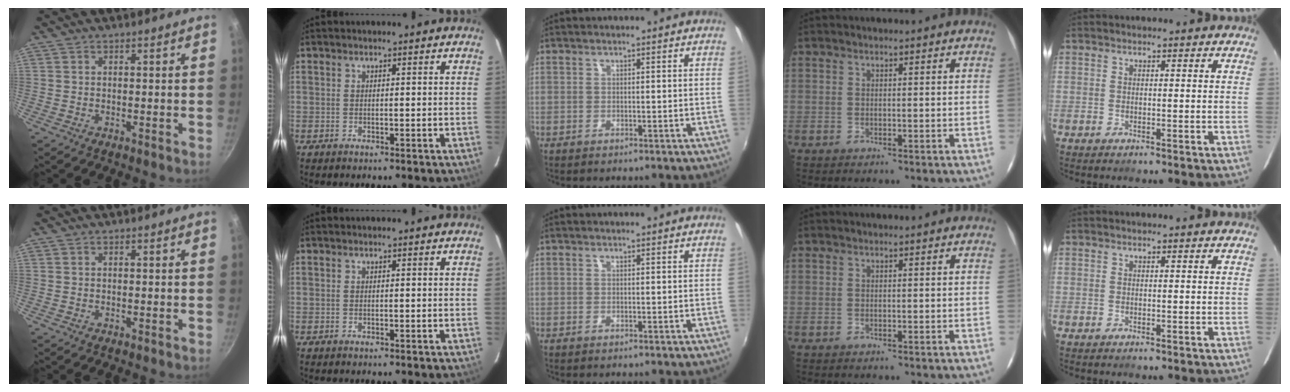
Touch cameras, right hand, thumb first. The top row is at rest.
{}